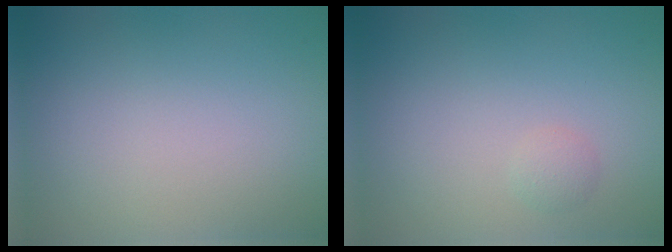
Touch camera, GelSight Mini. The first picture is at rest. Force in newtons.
{"total": 0.8, "press": 0.8, "slide": 0.0}